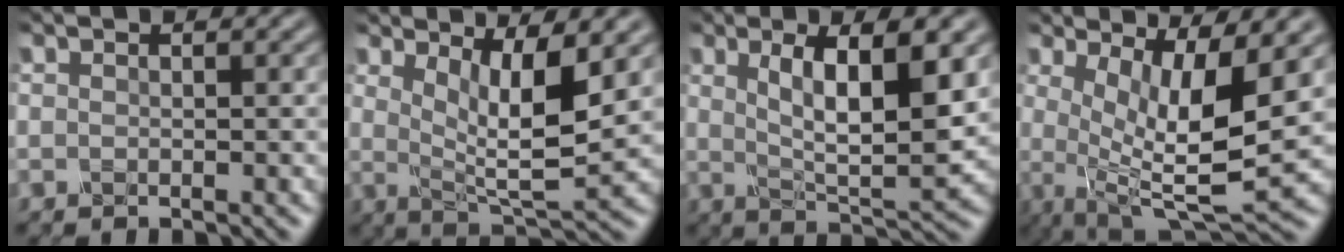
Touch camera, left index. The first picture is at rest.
{"total": 6.1, "force": [1.8, 1.6, 5.6], "torque": [-0.101, -0.016, 0.041]}
{"total": 7.8, "force": [1.8, 2.3, 7.2], "torque": [-0.120, -0.009, 0.040]}
{"total": 8.9, "force": [0.5, 2.7, 8.5], "torque": [-0.152, -0.020, 0.018]}